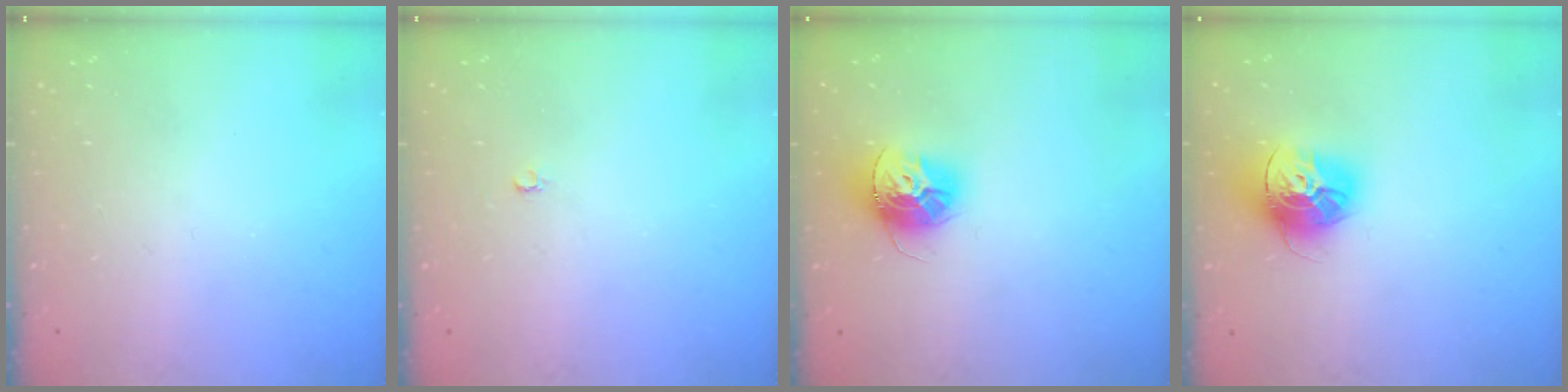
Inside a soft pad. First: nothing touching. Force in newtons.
{"total": 2.0, "press": 2.0, "slide": 0.4}
{"total": 12.7, "press": 12.7, "slide": 1.0}
{"total": 14.7, "press": 14.6, "slide": 1.4}